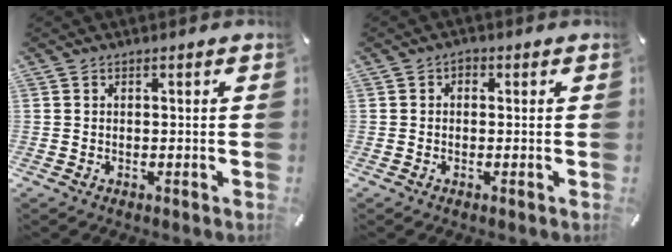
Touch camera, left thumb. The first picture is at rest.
{"total": 1.1, "force": [-0.2, 0.9, 0.6], "torque": [-0.012, 0.006, -0.005]}